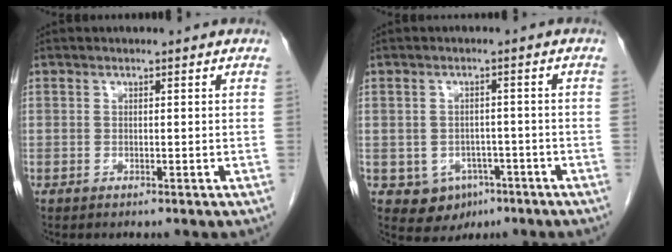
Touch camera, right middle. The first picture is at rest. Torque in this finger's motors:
{"motor_torque": [0.40, -0.29, 0.04, -0.01]}